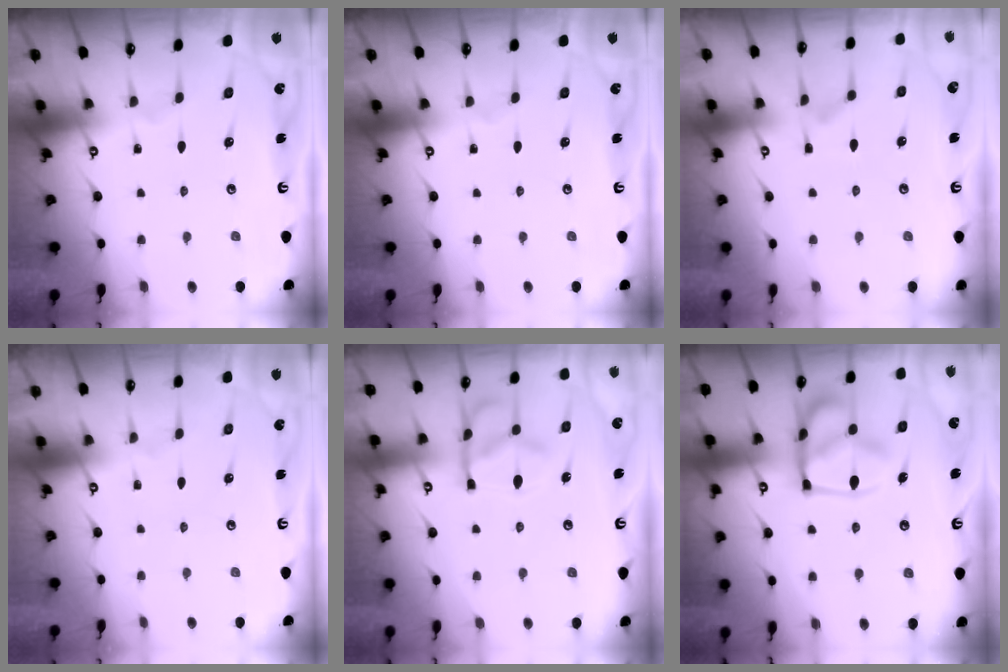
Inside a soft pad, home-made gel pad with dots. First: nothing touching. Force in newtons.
{"total": 0.0}
{"total": 1.1, "press": 0.7, "slide": 0.9}
{"total": 1.5, "press": 1.4, "slide": 0.6}
{"total": 10.9, "press": 10.8, "slide": 1.4}
{"total": 16.3, "press": 16.2, "slide": 1.7}